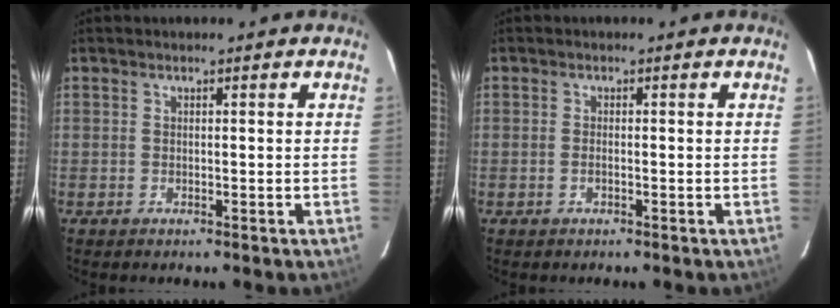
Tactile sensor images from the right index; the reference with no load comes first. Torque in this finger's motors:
{"motor_torque": [-0.24, 0.12, -0.01, 0.00]}